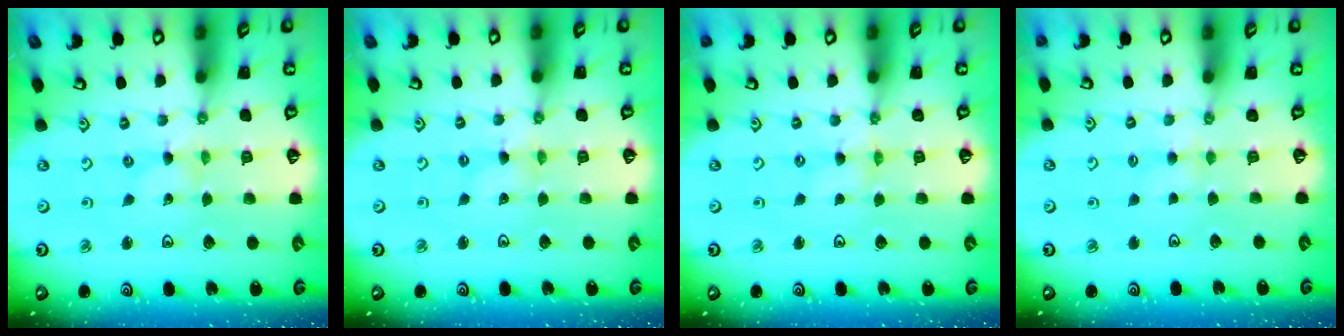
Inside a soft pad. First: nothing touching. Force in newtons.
{"total": 1.4, "press": 1.4, "slide": 0.2}
{"total": 1.7, "press": 1.7, "slide": 0.2}
{"total": 2.8, "press": 2.7, "slide": 0.5}